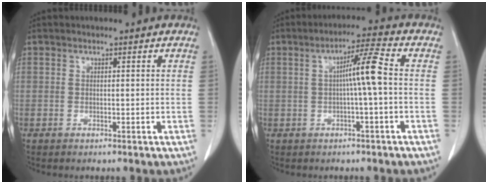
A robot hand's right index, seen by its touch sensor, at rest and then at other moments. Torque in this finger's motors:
{"motor_torque": [0.66, -0.34, 0.29, 0.09]}